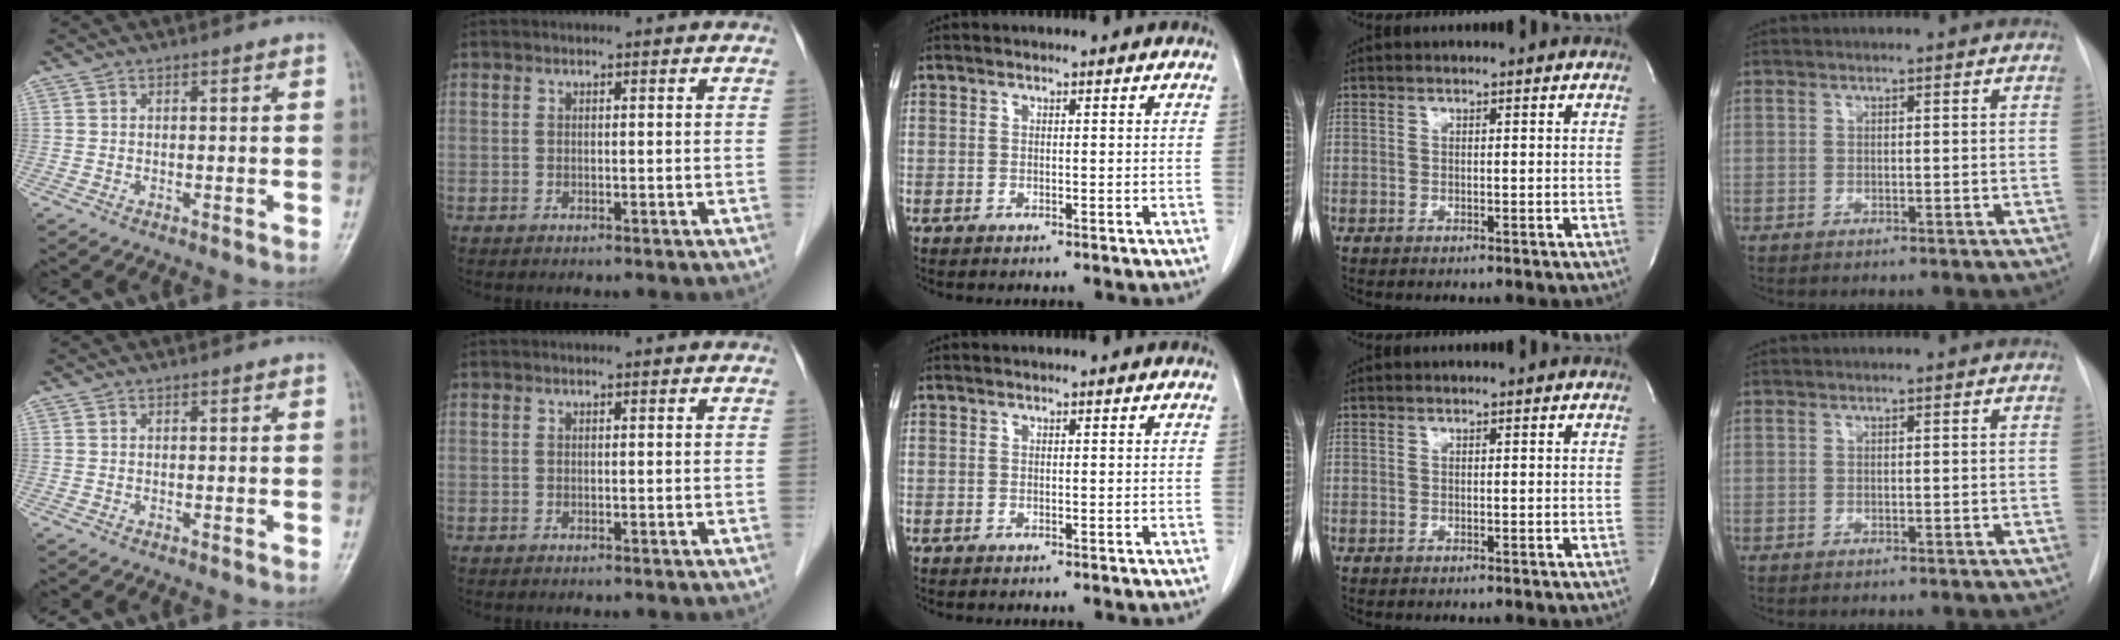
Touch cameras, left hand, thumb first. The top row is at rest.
{}